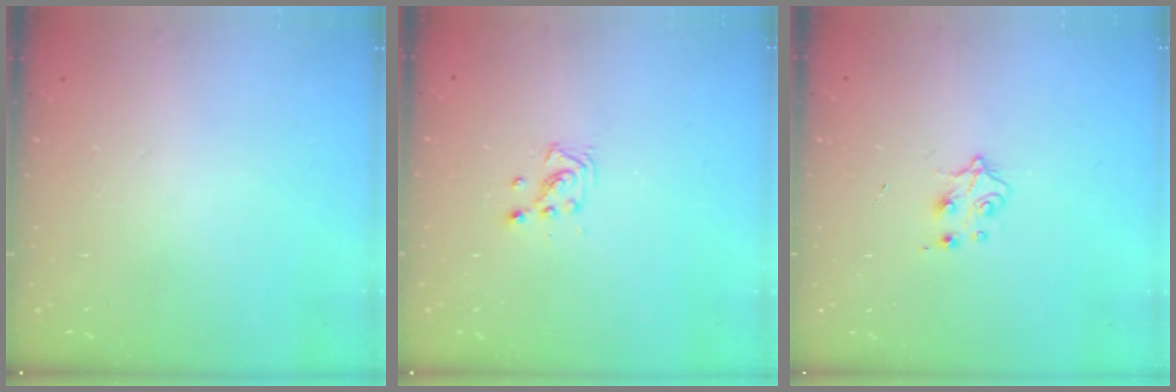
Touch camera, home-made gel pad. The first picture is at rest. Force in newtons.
{"total": 3.0, "press": 3.0, "slide": 0.5}
{"total": 4.1, "press": 4.0, "slide": 0.6}